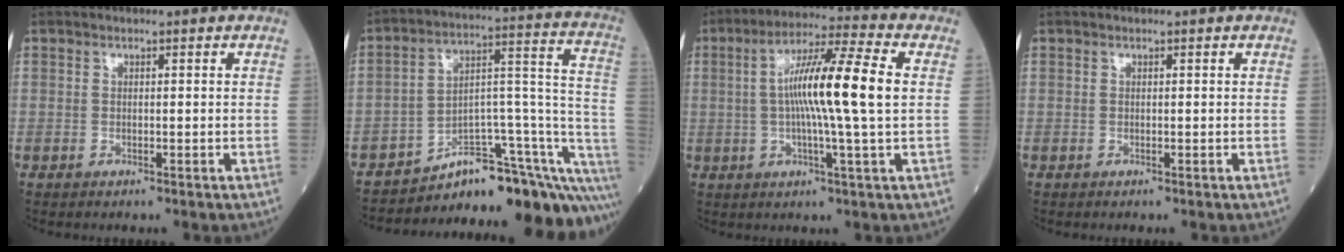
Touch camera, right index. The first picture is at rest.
{"total": 20.8, "force": [-19.2, 2.4, 7.5], "torque": [-0.025, 0.063, -0.274]}
{"total": 12.9, "force": [1.0, -0.5, 12.8], "torque": [-0.225, 0.013, 0.008]}
{"total": 0.0}